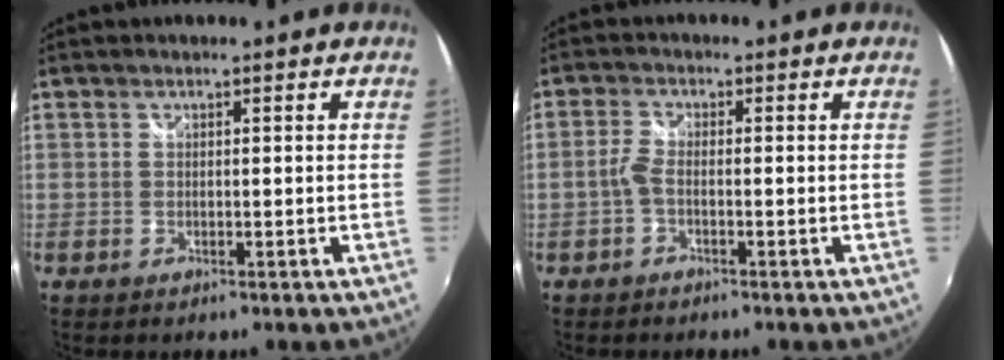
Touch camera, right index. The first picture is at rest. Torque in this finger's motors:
{"motor_torque": [-0.03, 0.19, -0.02, 0.03]}